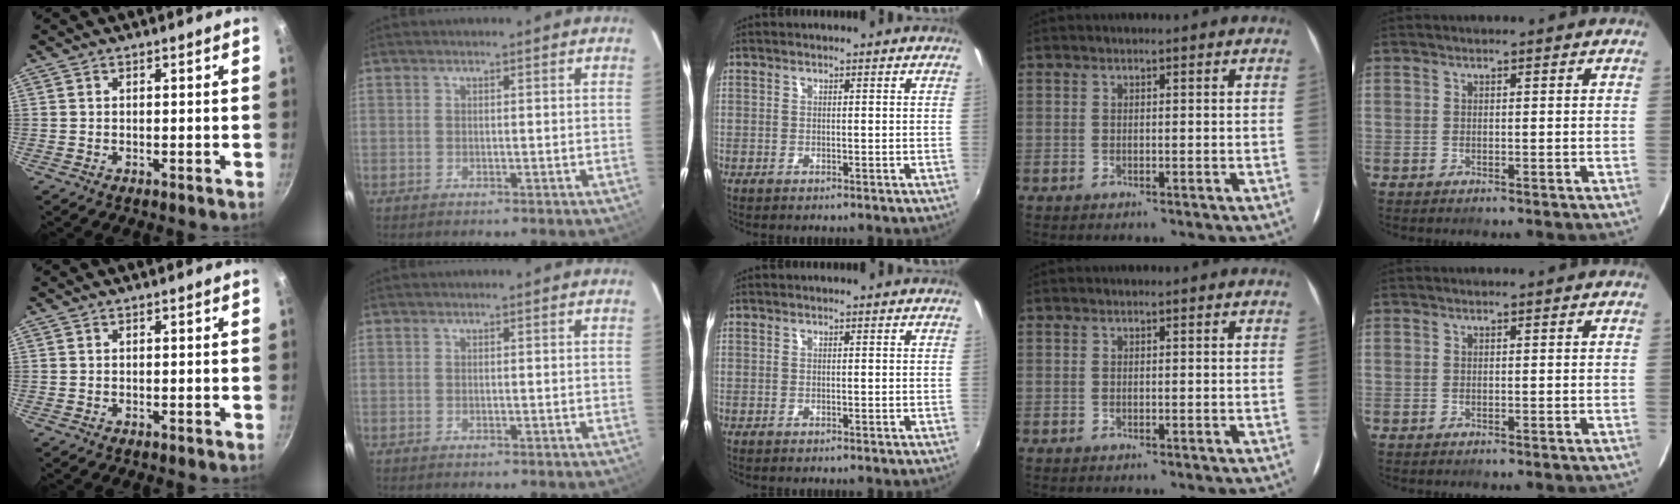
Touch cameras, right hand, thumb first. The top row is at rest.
{}